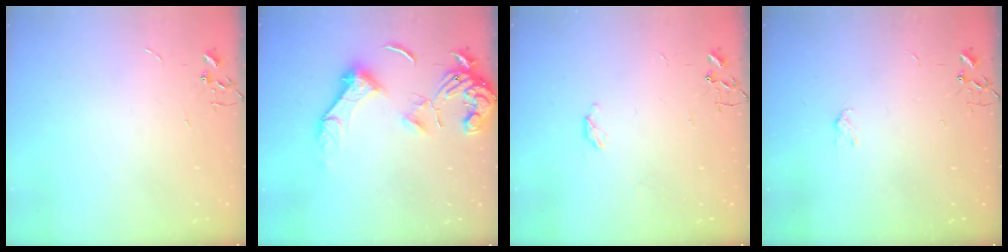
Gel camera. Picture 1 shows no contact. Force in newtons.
{"total": 14.4, "press": 14.3, "slide": 1.6}
{"total": 2.8, "press": 2.8, "slide": 0.5}
{"total": 3.0, "press": 3.0, "slide": 0.6}